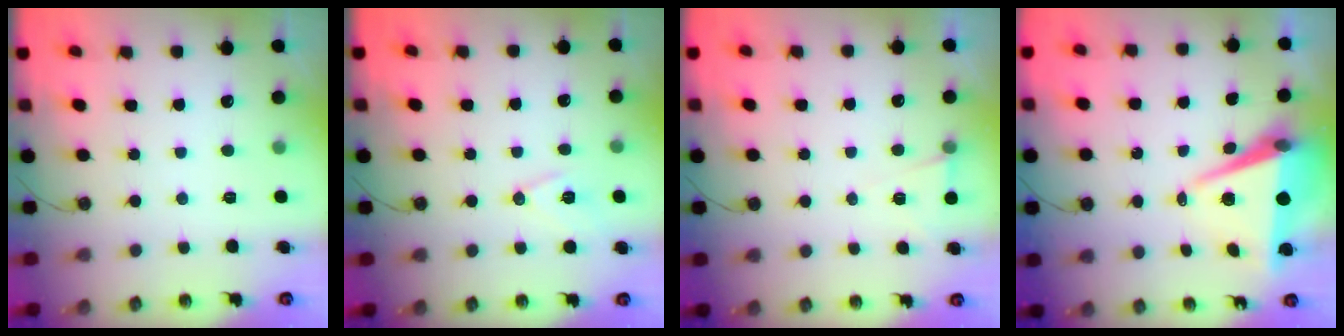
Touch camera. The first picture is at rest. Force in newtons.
{"total": 9.2, "press": 8.5, "slide": 3.6}
{"total": 5.5, "press": 3.0, "slide": 4.6}
{"total": 8.3, "press": 7.2, "slide": 4.2}